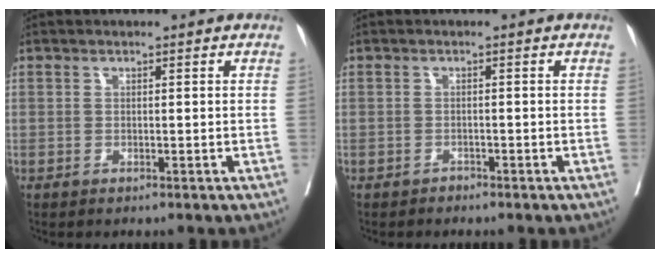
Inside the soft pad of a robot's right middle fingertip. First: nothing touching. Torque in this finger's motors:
{"motor_torque": [-0.81, -1.00, -0.18, -0.02]}